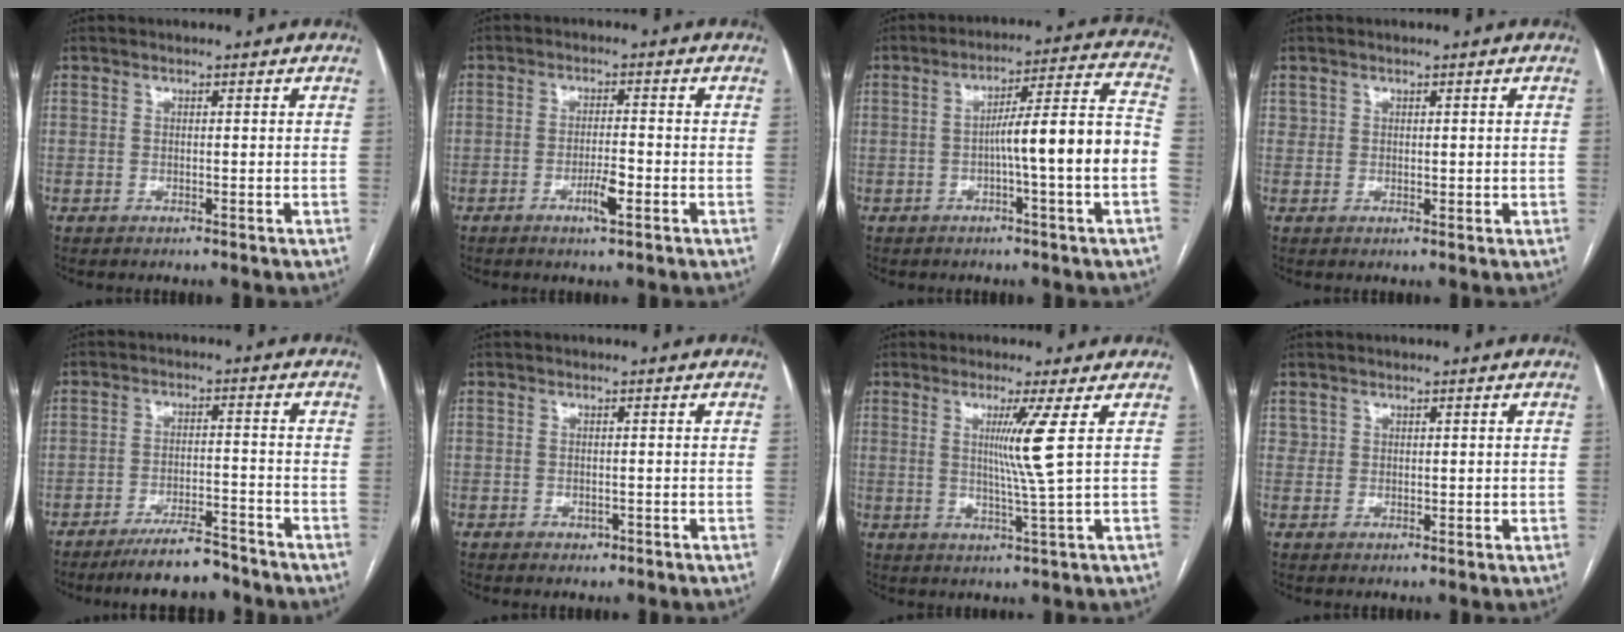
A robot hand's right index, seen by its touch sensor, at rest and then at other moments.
{"total": 3.7, "force": [-1.7, 0.4, 3.2], "torque": [-0.064, -0.002, -0.027]}
{"total": 12.3, "force": [-2.5, -0.5, 12.0], "torque": [-0.181, 0.023, -0.040]}
{"total": 1.4, "force": [0.6, 1.2, 0.3], "torque": [-0.005, 0.001, 0.014]}
{"total": 7.9, "force": [-7.1, 1.4, 3.4], "torque": [-0.051, -0.006, -0.117]}
{"total": 1.1, "force": [-0.6, 0.7, 0.5], "torque": [-0.008, 0.001, -0.003]}
{"total": 5.9, "force": [1.6, -2.4, 5.1], "torque": [-0.102, -0.016, 0.036]}
{"total": 1.5, "force": [0.8, 1.3, 0.1], "torque": [0.004, 0.000, 0.014]}